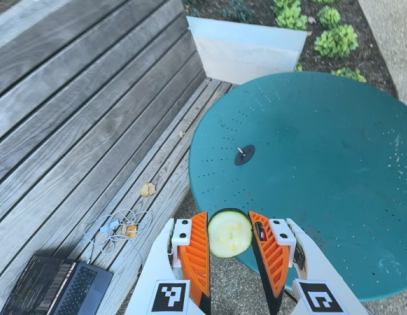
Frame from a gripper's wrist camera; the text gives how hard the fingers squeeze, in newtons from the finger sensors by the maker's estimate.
{"total": 11.3, "left": 11.9, "right": 10.7}